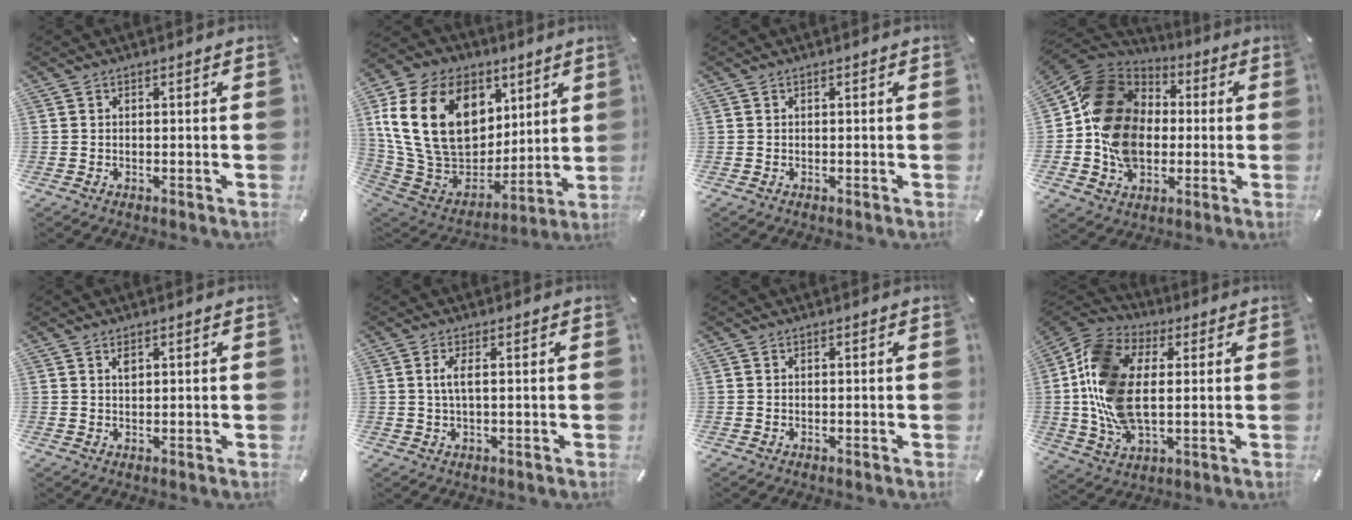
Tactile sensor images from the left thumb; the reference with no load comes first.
{"total": 24.4, "force": [7.6, 17.8, 14.9], "torque": [-0.299, -0.030, 0.147]}
{"total": 0.0}
{"total": 18.1, "force": [-1.7, 15.3, 9.6], "torque": [-0.206, 0.015, -0.033]}
{"total": 1.4, "force": [0.8, 0.8, 0.8], "torque": [-0.010, -0.002, 0.012]}
{"total": 3.6, "force": [0.7, 1.0, 3.4], "torque": [-0.069, 0.003, 0.009]}
{"total": 0.0}
{"total": 16.2, "force": [0.7, 10.4, 12.4], "torque": [-0.293, -0.003, 0.011]}